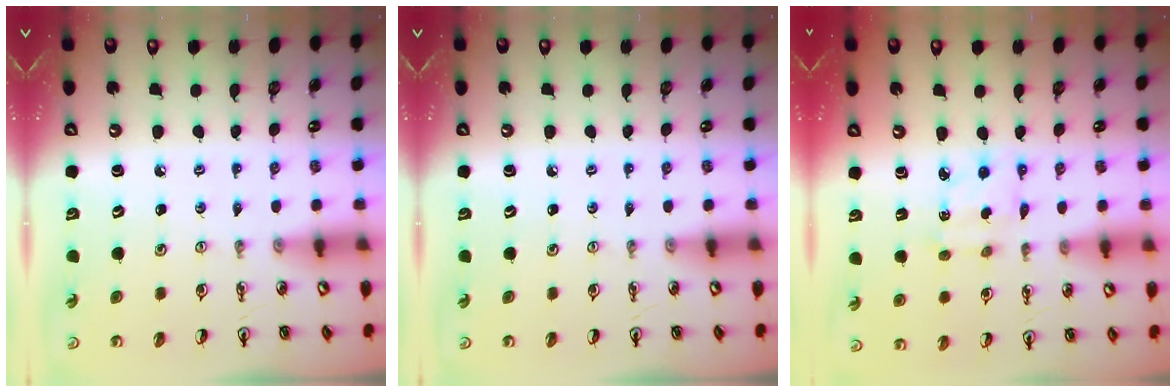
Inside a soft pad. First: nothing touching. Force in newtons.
{"total": 0.0}
{"total": 2.5, "press": 2.5, "slide": 0.1}